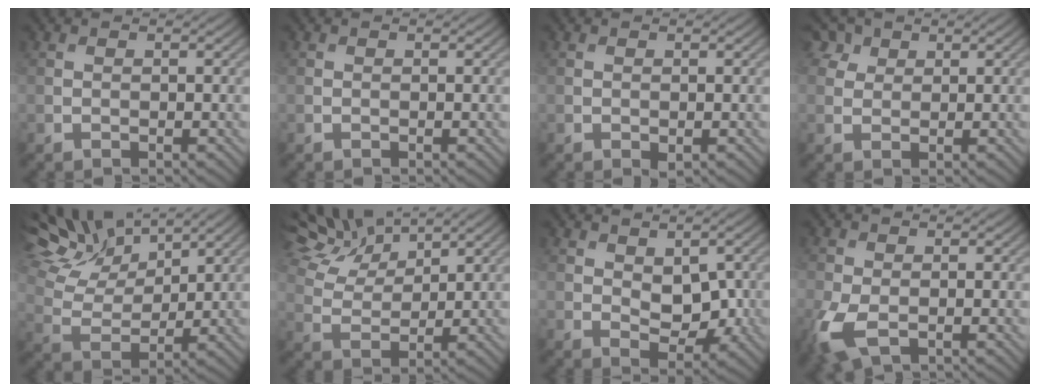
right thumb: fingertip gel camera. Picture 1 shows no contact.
{"total": 0.0}
{"total": 0.6, "force": [-0.2, 0.3, 0.5], "torque": [-0.007, -0.003, -0.001]}
{"total": 2.6, "force": [1.7, 1.9, 0.7], "torque": [-0.016, 0.003, 0.034]}
{"total": 11.4, "force": [8.8, 4.0, 5.9], "torque": [-0.155, 0.014, 0.139]}
{"total": 8.1, "force": [6.6, 2.5, 4.0], "torque": [-0.095, 0.019, 0.122]}
{"total": 5.4, "force": [0.7, 3.2, 4.3], "torque": [-0.071, -0.008, 0.016]}
{"total": 5.3, "force": [-1.8, 3.0, 4.0], "torque": [-0.114, -0.026, -0.032]}